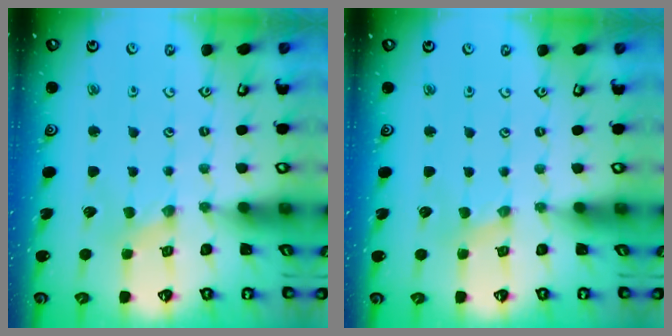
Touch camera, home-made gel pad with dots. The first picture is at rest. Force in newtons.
{"total": 0.0}